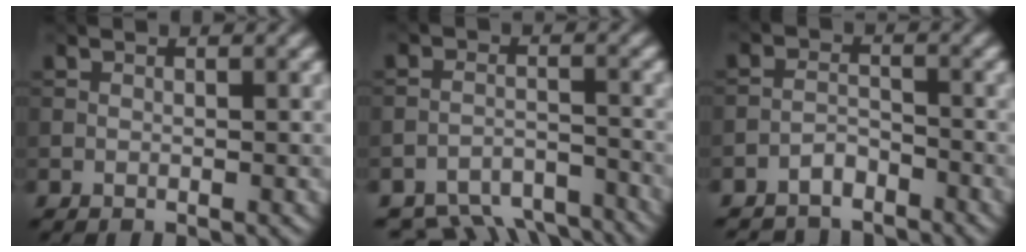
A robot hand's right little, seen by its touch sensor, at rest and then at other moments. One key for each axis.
{"total": 8.6, "fx": -8.0, "fy": 2.8, "fz": 1.7, "tx": -0.019, "ty": -0.014, "tz": -0.113}
{"total": 2.9, "fx": -2.6, "fy": 1.1, "fz": 0.5, "tx": -0.005, "ty": 0.003, "tz": -0.056}